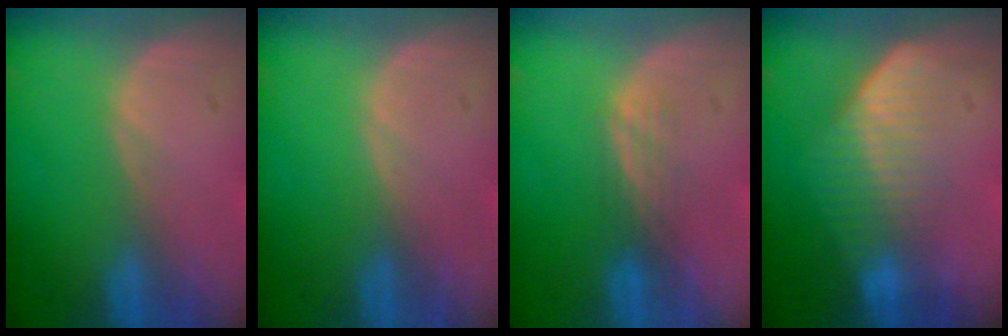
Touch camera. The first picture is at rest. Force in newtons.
{"total": 0.0}
{"total": 2.2, "press": 2.2, "slide": 0.2}
{"total": 7.3, "press": 6.2, "slide": 3.8}